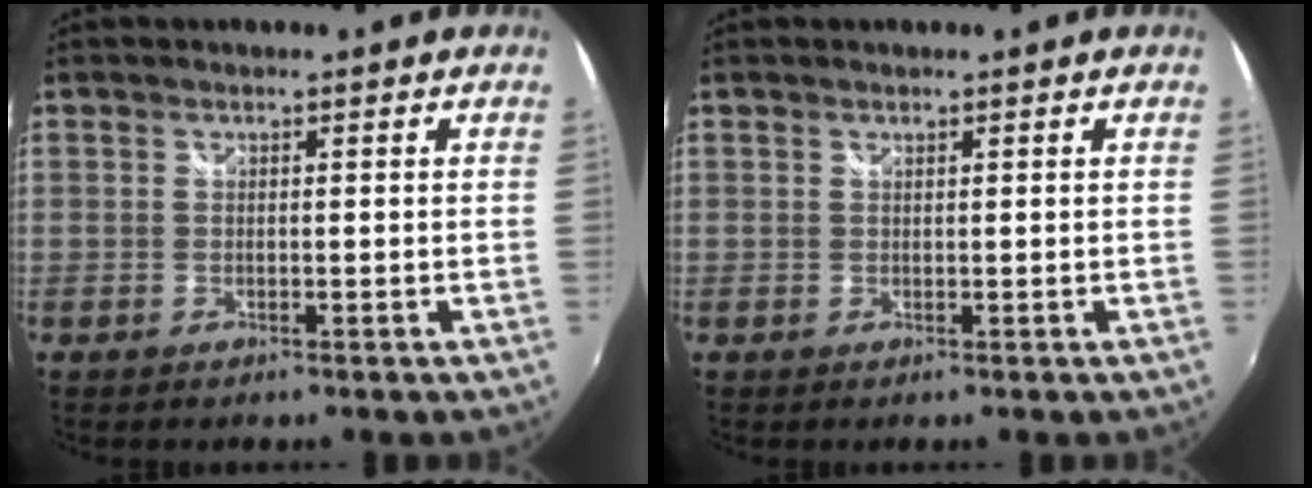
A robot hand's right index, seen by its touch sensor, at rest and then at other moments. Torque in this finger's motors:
{"motor_torque": [0.11, 0.02, 0.05, 0.01]}